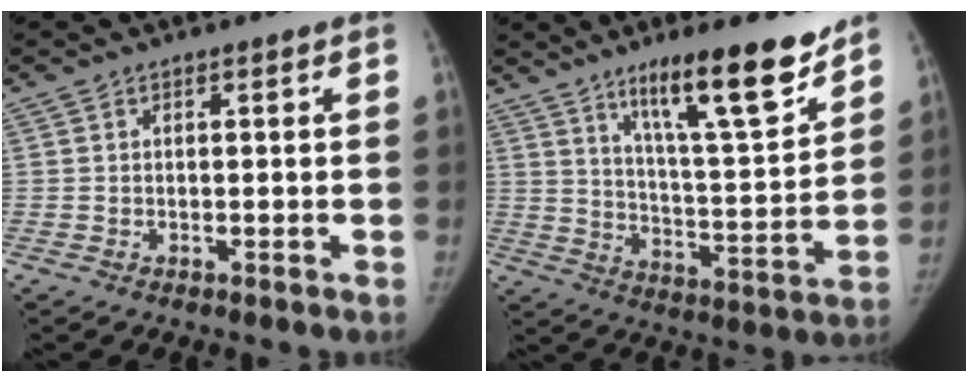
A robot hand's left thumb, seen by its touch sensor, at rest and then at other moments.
{"total": 17.6, "force": [12.1, 3.3, 12.3], "torque": [-0.164, -0.081, 0.201]}